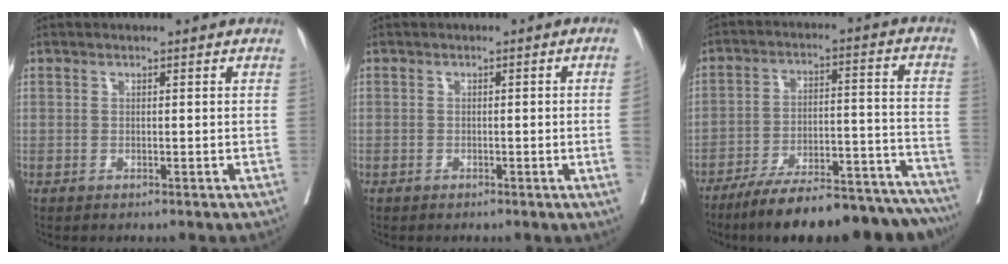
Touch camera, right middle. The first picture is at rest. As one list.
[{"total": 2.1, "force": [-0.4, -0.5, 2.0], "torque": [-0.027, 0.003, -0.004]}, {"total": 23.5, "force": [-20.5, 4.3, 10.6], "torque": [-0.101, 0.022, -0.292]}]